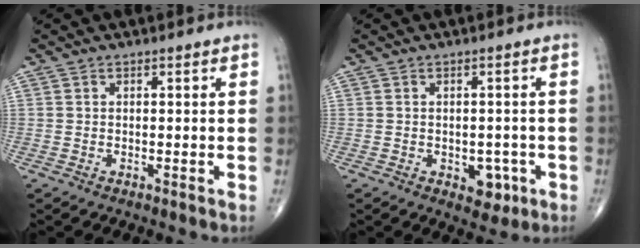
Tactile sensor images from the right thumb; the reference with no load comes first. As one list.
[{"total": 4.4, "force": [-1.6, 2.9, 2.9], "torque": [-0.010, 0.005, -0.014]}]